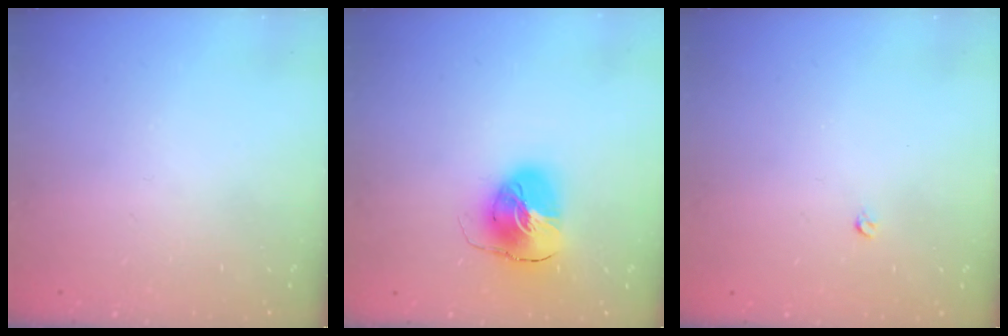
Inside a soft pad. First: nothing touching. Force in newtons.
{"total": 9.3, "press": 9.2, "slide": 1.3}
{"total": 2.6, "press": 2.5, "slide": 0.4}